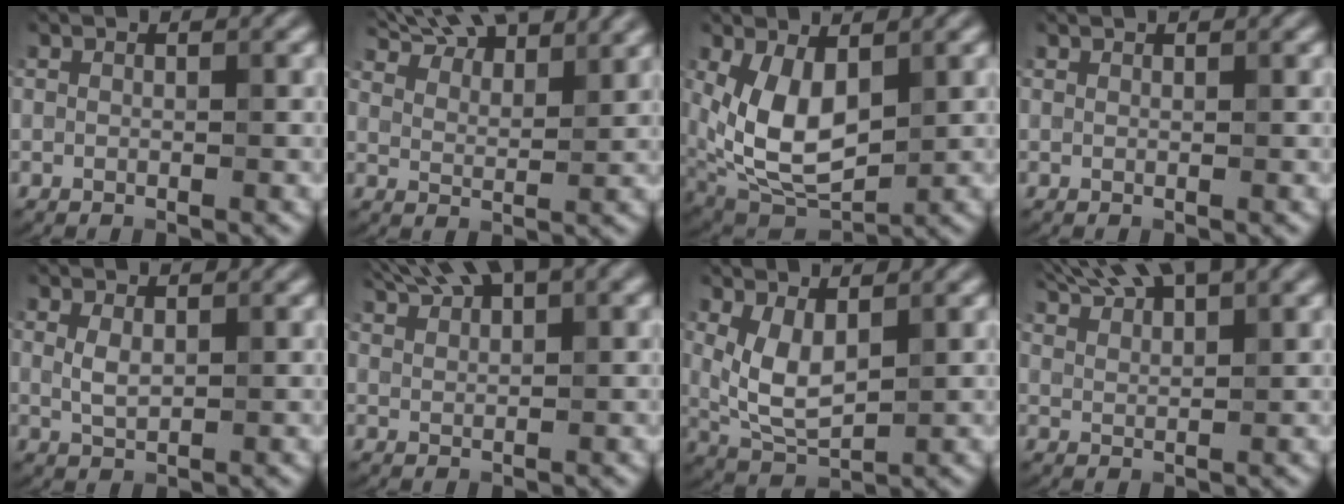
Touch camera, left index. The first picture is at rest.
{"total": 10.4, "force": [8.7, 3.0, 4.9], "torque": [-0.076, 0.015, 0.117]}
{"total": 7.5, "force": [1.2, 4.1, 6.1], "torque": [-0.134, -0.009, 0.025]}
{"total": 0.5, "force": [0.5, 0.0, 0.0], "torque": [0.002, -0.001, 0.011]}
{"total": 1.7, "force": [0.6, 0.9, 1.3], "torque": [-0.031, -0.002, 0.016]}
{"total": 5.8, "force": [4.6, 1.1, 3.4], "torque": [-0.056, 0.016, 0.078]}
{"total": 4.4, "force": [1.3, 2.2, 3.5], "torque": [-0.083, -0.006, 0.031]}
{"total": 7.8, "force": [6.4, 1.5, 4.2], "torque": [-0.069, 0.019, 0.094]}